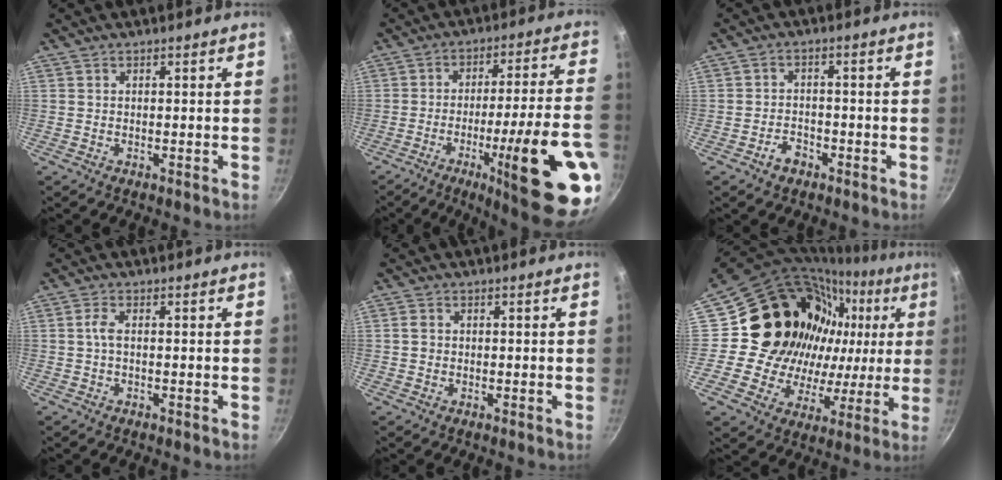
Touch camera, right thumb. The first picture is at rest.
{"total": 23.1, "force": [-8.7, 2.9, 21.2], "torque": [-0.278, 0.026, -0.122]}
{"total": 3.6, "force": [-2.2, 2.4, 1.5], "torque": [-0.014, 0.020, -0.037]}
{"total": 2.2, "force": [-0.1, 0.9, 2.1], "torque": [-0.053, 0.007, -0.004]}
{"total": 1.8, "force": [0.1, 1.6, 0.8], "torque": [-0.013, 0.005, -0.001]}
{"total": 24.7, "force": [3.8, 20.0, 13.9], "torque": [-0.188, 0.021, 0.059]}